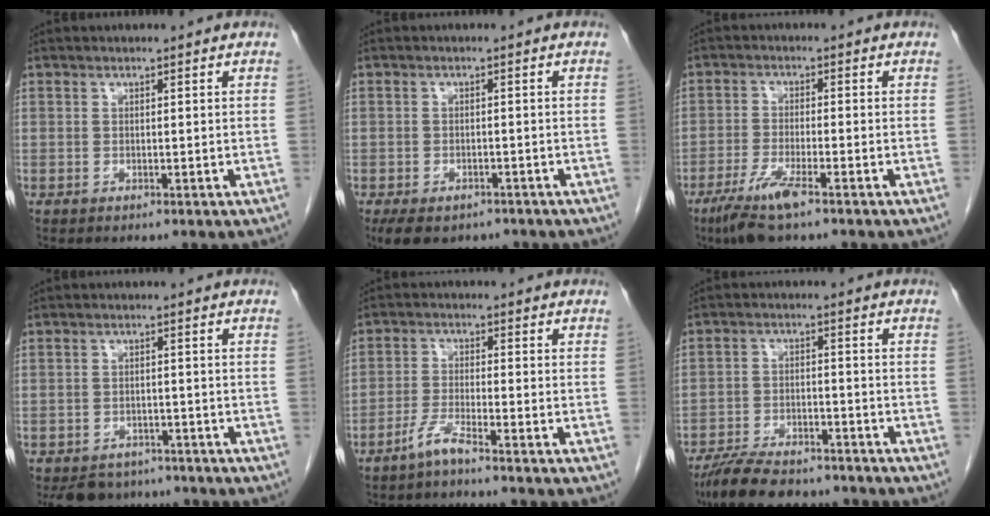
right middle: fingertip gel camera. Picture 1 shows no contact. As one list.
[{"total": 8.1, "force": [-6.1, 4.2, 3.4], "torque": [-0.056, -0.003, -0.085]}, {"total": 6.2, "force": [-4.0, 0.4, 4.7], "torque": [-0.099, -0.015, -0.076]}, {"total": 6.4, "force": [-5.3, 3.5, 0.9], "torque": [-0.009, -0.003, -0.074]}, {"total": 3.2, "force": [-2.7, -0.5, 1.7], "torque": [-0.044, -0.008, -0.059]}, {"total": 11.6, "force": [-9.9, 3.3, 5.1], "torque": [-0.092, -0.012, -0.156]}]